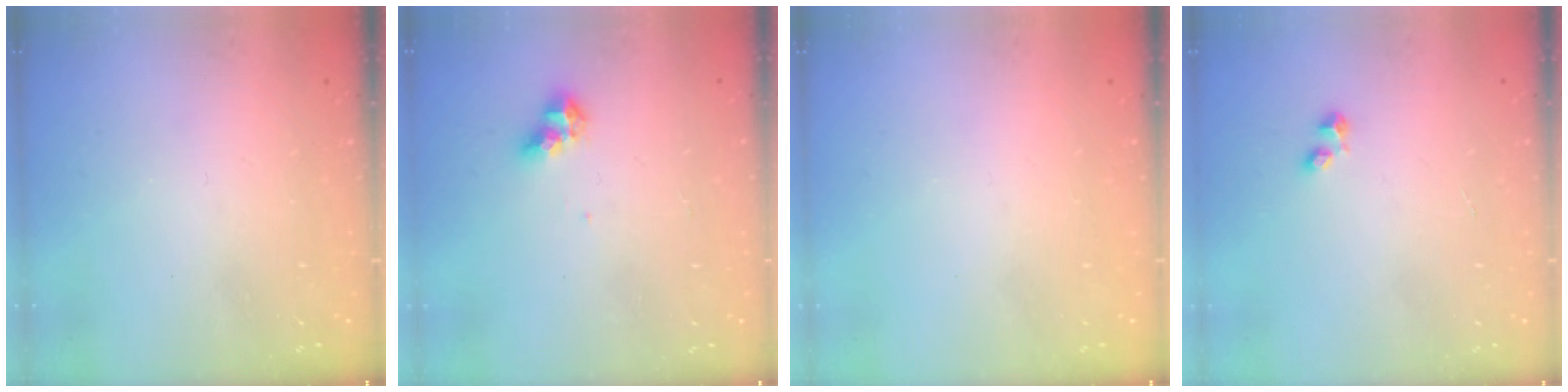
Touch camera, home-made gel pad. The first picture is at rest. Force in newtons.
{"total": 6.4, "press": 6.4, "slide": 0.3}
{"total": 0.0}
{"total": 2.4, "press": 2.4, "slide": 0.4}